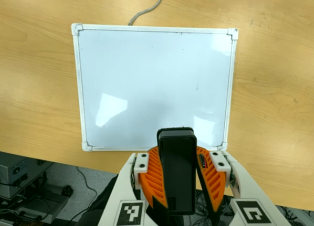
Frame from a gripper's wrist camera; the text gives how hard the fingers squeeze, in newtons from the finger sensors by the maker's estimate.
{"total": 12.6, "left": 11.7, "right": 13.6}